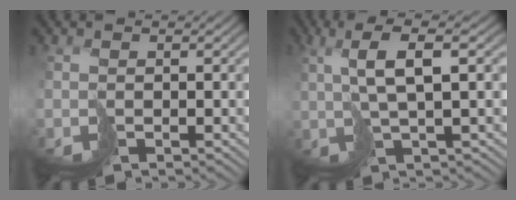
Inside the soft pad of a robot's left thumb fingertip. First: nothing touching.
{"total": 6.4, "force": [2.2, 1.3, 5.9], "torque": [-0.106, 0.022, 0.040]}